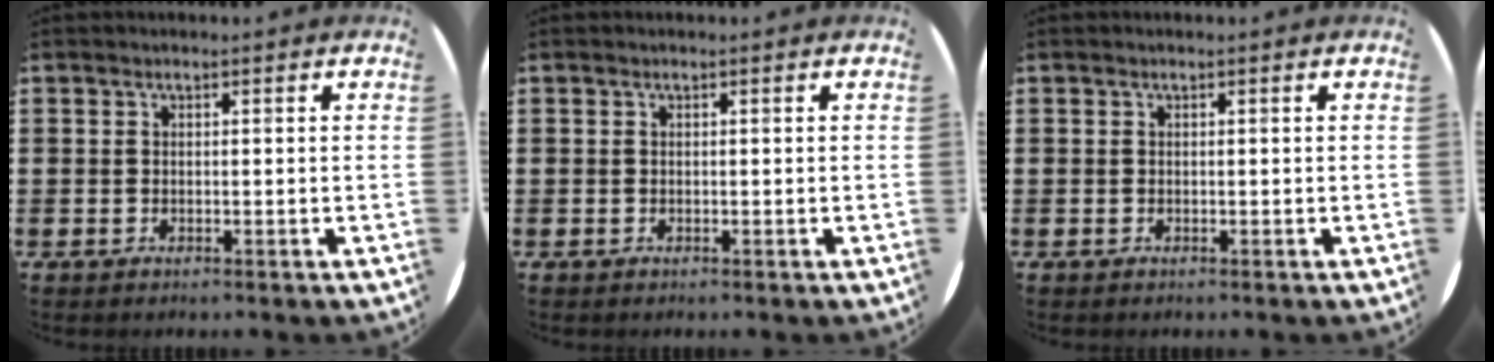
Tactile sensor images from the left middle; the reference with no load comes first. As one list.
[{"total": 0.0}, {"total": 0.0}]